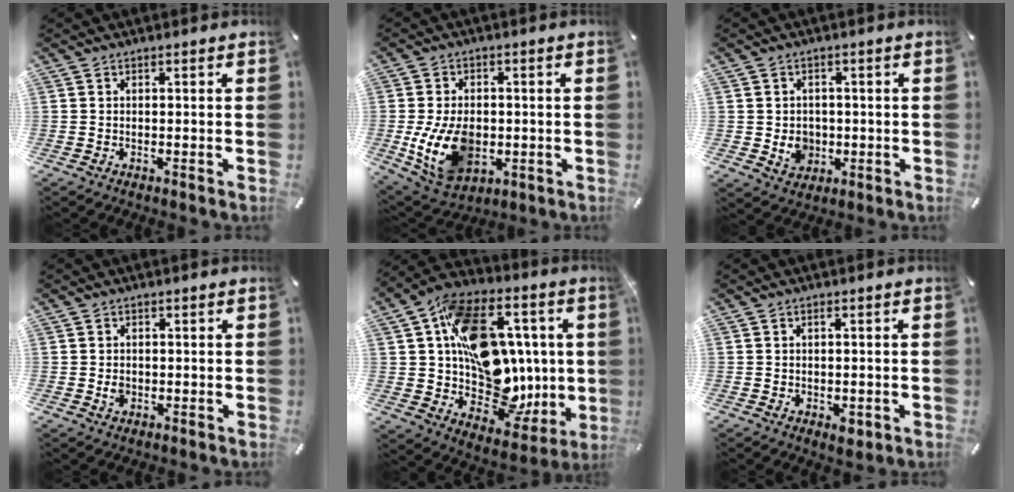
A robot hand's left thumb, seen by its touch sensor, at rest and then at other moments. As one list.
[{"total": 13.6, "force": [-2.1, 9.8, 9.2], "torque": [-0.185, -0.003, -0.035]}, {"total": 5.7, "force": [-0.5, 5.3, 2.0], "torque": [-0.023, 0.000, -0.009]}, {"total": 2.0, "force": [0.0, 1.8, 0.9], "torque": [-0.010, 0.002, -0.003]}, {"total": 23.8, "force": [3.6, 16.7, 16.6], "torque": [-0.268, -0.029, 0.079]}, {"total": 2.7, "force": [-0.5, 1.7, 2.0], "torque": [-0.028, 0.000, -0.009]}]